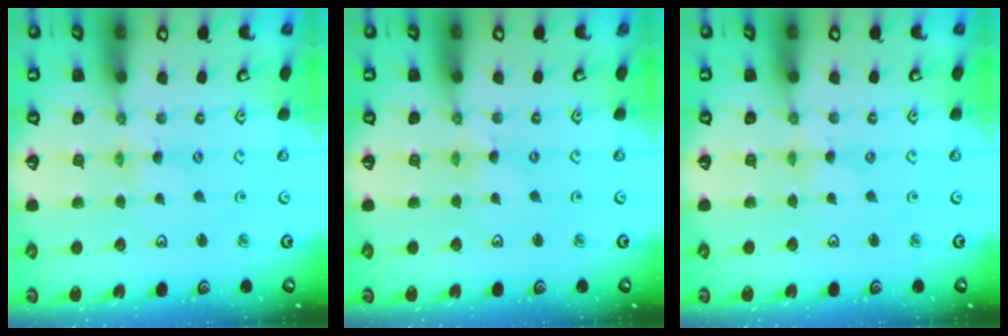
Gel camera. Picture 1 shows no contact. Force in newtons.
{"total": 1.2, "press": 1.1, "slide": 0.2}
{"total": 0.0}